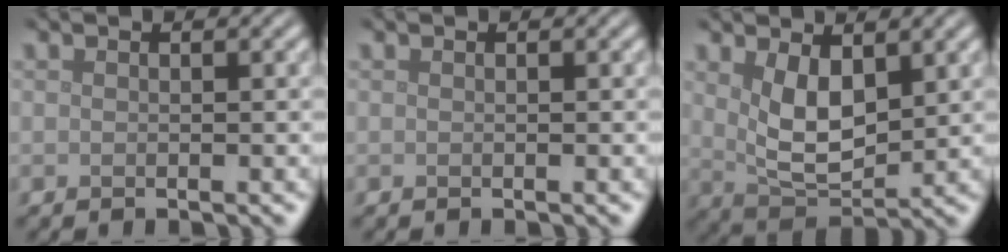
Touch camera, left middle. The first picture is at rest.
{"total": 0.0}
{"total": 4.9, "force": [1.7, 2.4, 4.0], "torque": [-0.086, -0.009, 0.038]}